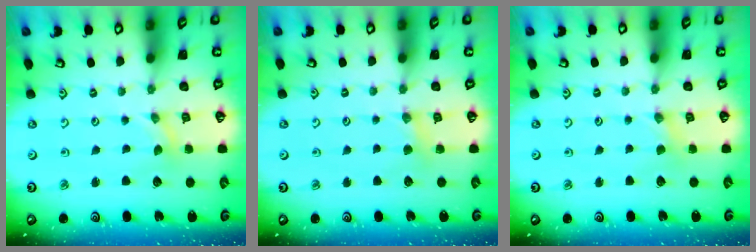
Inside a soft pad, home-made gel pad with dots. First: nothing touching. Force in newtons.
{"total": 3.8, "press": 3.8, "slide": 0.5}
{"total": 1.9, "press": 1.9, "slide": 0.3}